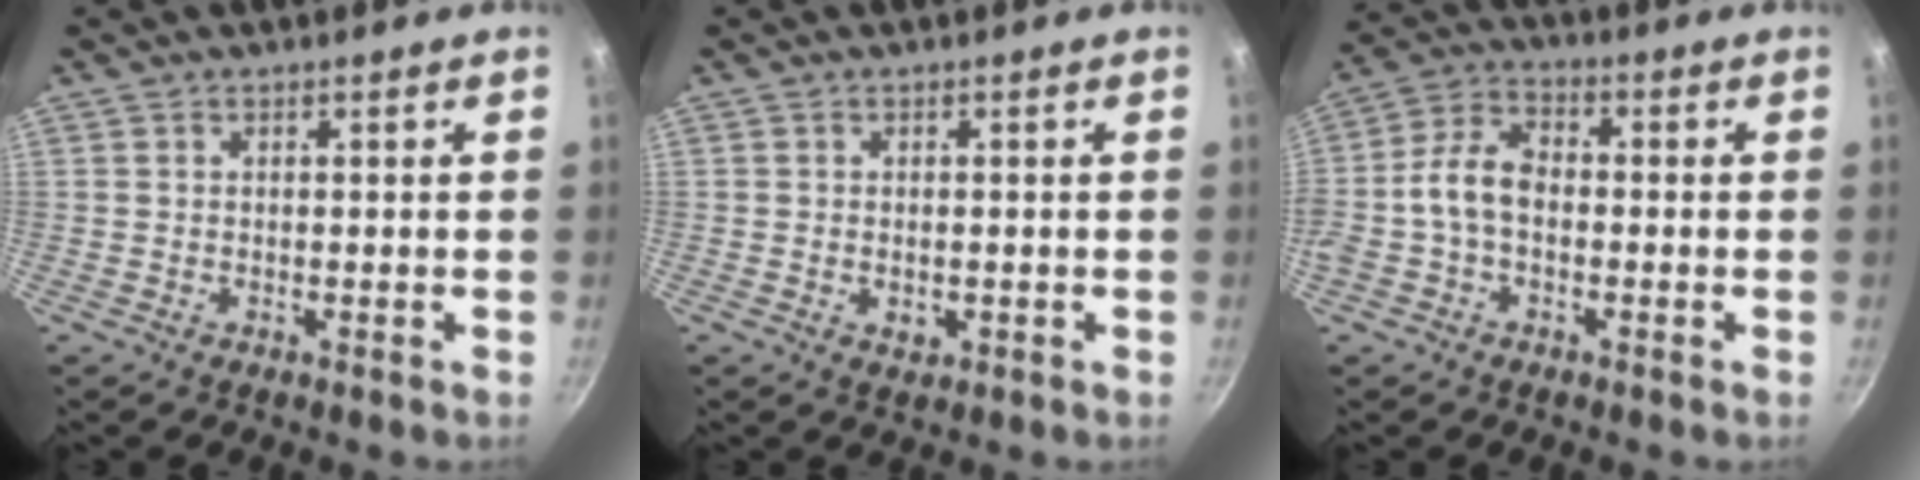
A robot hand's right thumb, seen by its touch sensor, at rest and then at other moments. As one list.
[{"total": 2.0, "force": [-0.4, 1.4, 1.4], "torque": [-0.021, -0.002, -0.004]}, {"total": 8.1, "force": [-1.3, 5.4, 5.9], "torque": [-0.109, 0.030, -0.039]}]